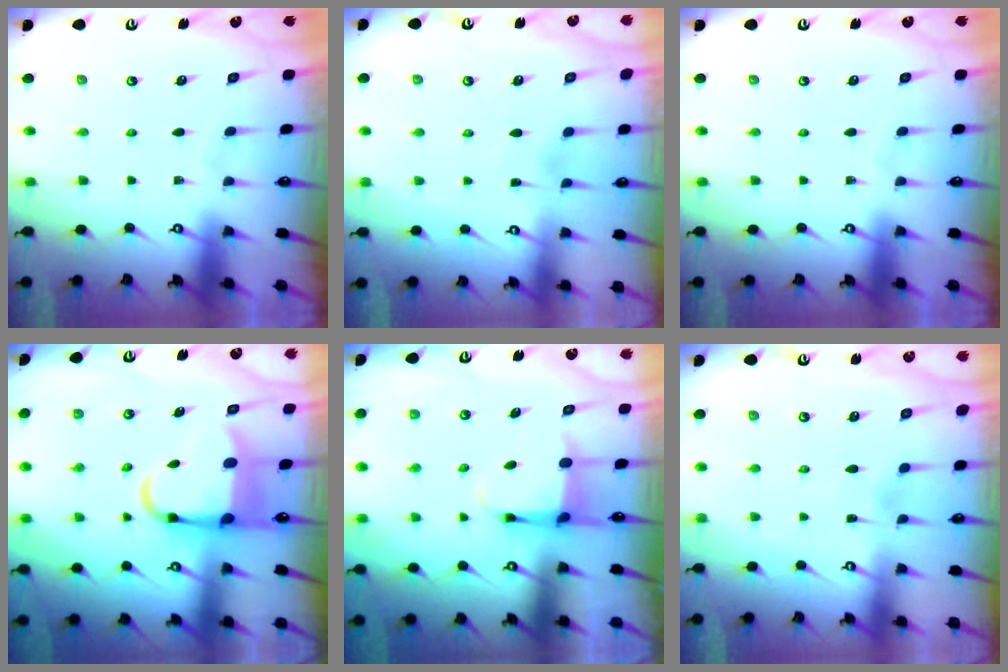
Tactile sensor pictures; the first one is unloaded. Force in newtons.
{"total": 2.0, "press": 2.0, "slide": 0.3}
{"total": 0.0}
{"total": 9.8, "press": 9.4, "slide": 2.9}
{"total": 4.2, "press": 4.1, "slide": 0.6}
{"total": 2.0, "press": 2.0, "slide": 0.3}